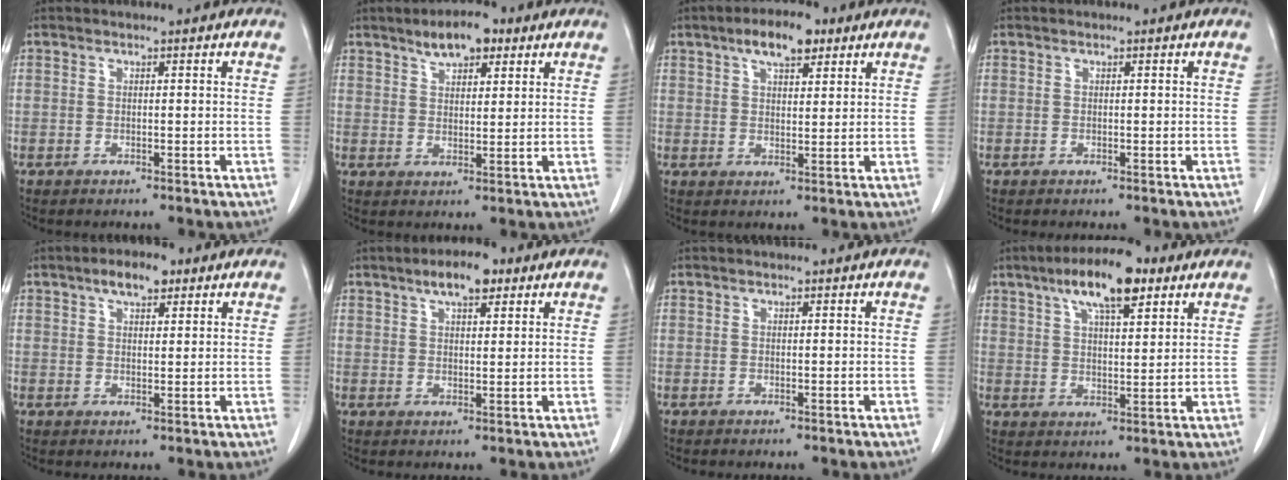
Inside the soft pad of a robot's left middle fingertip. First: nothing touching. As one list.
[{"total": 6.3, "force": [4.1, 2.5, 4.2], "torque": [-0.070, 0.010, 0.064]}, {"total": 6.7, "force": [4.1, 2.5, 4.7], "torque": [-0.082, 0.013, 0.065]}, {"total": 0.0}, {"total": 4.7, "force": [2.9, 1.9, 3.2], "torque": [-0.057, 0.011, 0.048]}, {"total": 6.0, "force": [3.7, 2.0, 4.2], "torque": [-0.075, 0.010, 0.059]}, {"total": 0.0}, {"total": 11.1, "force": [6.5, 3.1, 8.4], "torque": [-0.147, 0.019, 0.106]}]